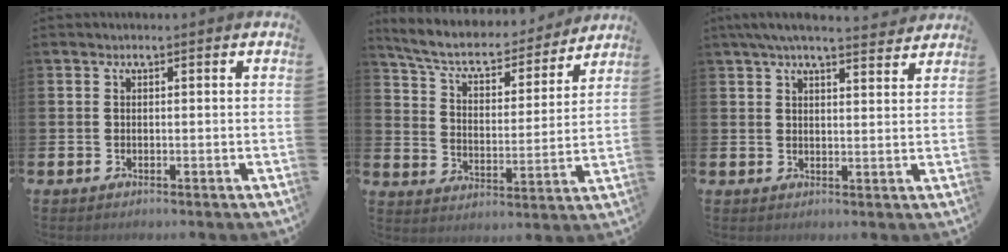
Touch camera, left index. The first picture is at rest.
{"total": 7.3, "force": [6.6, 2.2, 2.4], "torque": [-0.077, -0.050, 0.109]}
{"total": 5.3, "force": [4.8, 0.6, 2.1], "torque": [-0.049, -0.013, 0.087]}